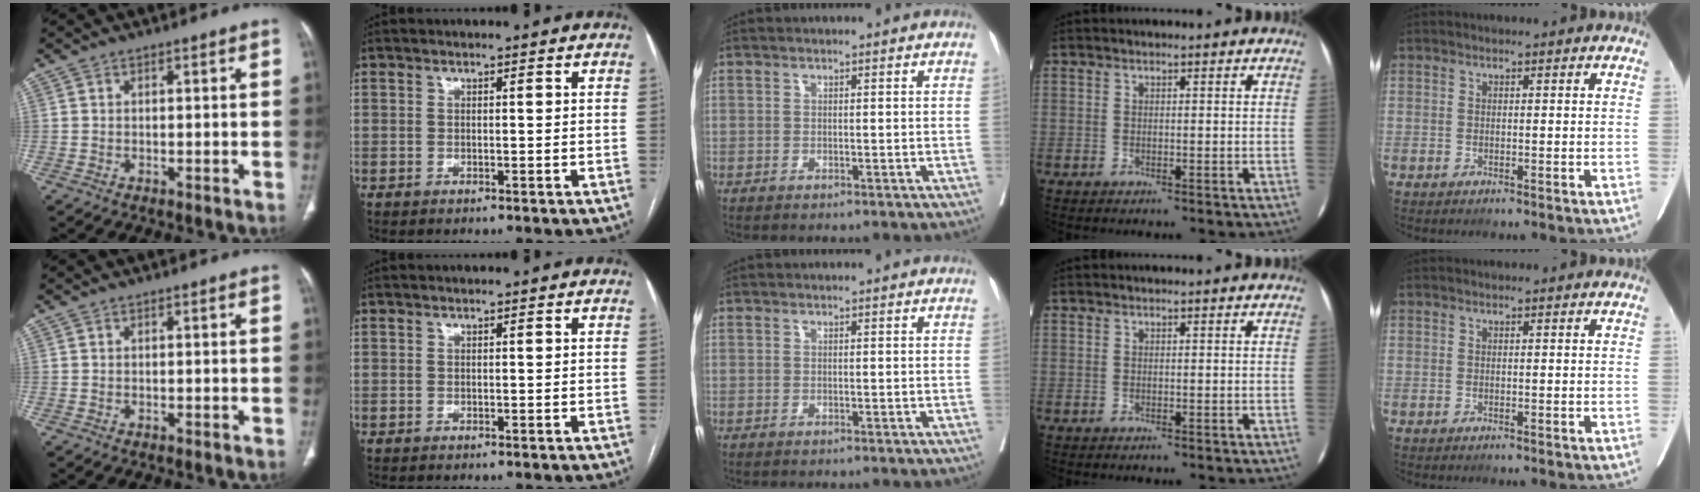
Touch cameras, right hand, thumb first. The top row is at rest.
{}